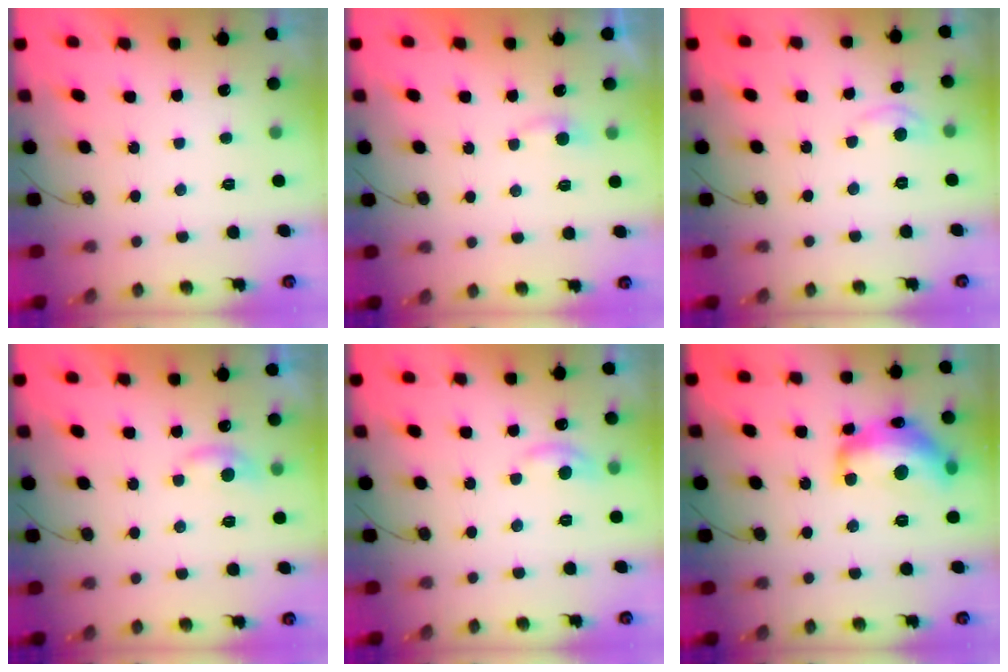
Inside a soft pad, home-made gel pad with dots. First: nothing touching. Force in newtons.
{"total": 2.4, "press": 2.4, "slide": 0.3}
{"total": 4.8, "press": 4.7, "slide": 0.6}
{"total": 5.6, "press": 5.5, "slide": 0.6}
{"total": 6.1, "press": 6.1, "slide": 0.6}
{"total": 17.7, "press": 17.7, "slide": 0.9}